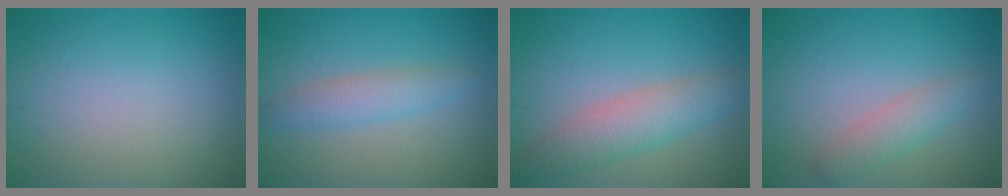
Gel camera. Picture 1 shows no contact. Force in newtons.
{"total": 2.7, "press": 2.7, "slide": 0.0}
{"total": 4.4, "press": 4.4, "slide": 0.4}
{"total": 2.5, "press": 2.5, "slide": 0.2}